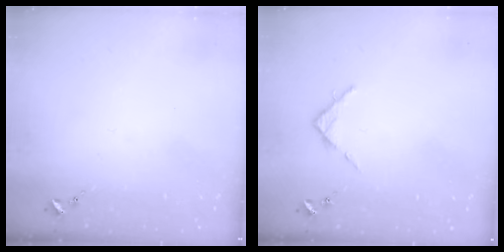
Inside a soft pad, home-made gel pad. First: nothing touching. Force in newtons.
{"total": 3.7, "press": 3.7, "slide": 0.5}